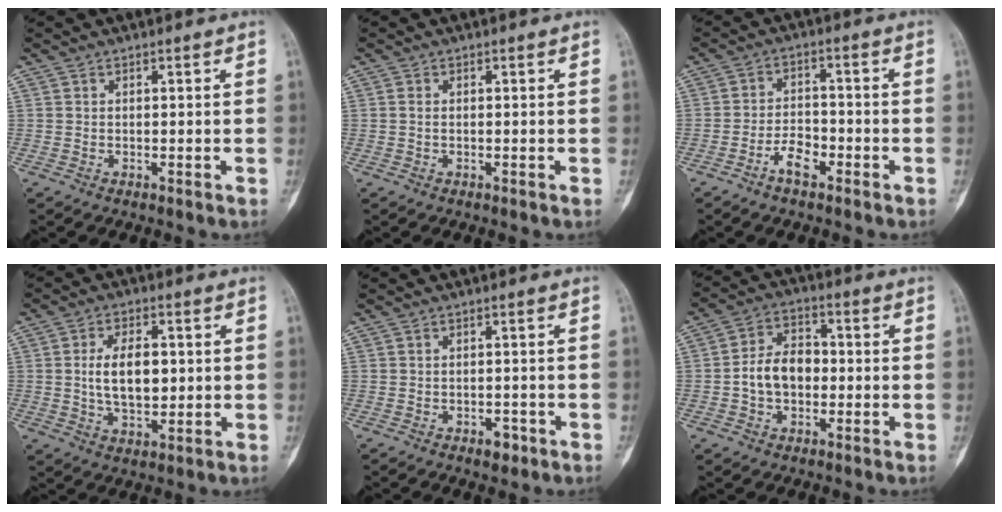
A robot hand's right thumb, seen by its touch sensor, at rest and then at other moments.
{"total": 0.8, "force": [0.0, 0.5, 0.6], "torque": [-0.014, 0.000, 0.002]}
{"total": 5.0, "force": [-3.1, 2.4, 3.2], "torque": [-0.047, 0.024, -0.059]}
{"total": 9.5, "force": [0.8, 5.3, 7.9], "torque": [-0.126, -0.003, 0.018]}
{"total": 2.5, "force": [-1.4, 1.5, 1.5], "torque": [-0.009, 0.007, -0.016]}
{"total": 8.5, "force": [-1.0, 6.1, 5.8], "torque": [-0.087, 0.026, -0.026]}